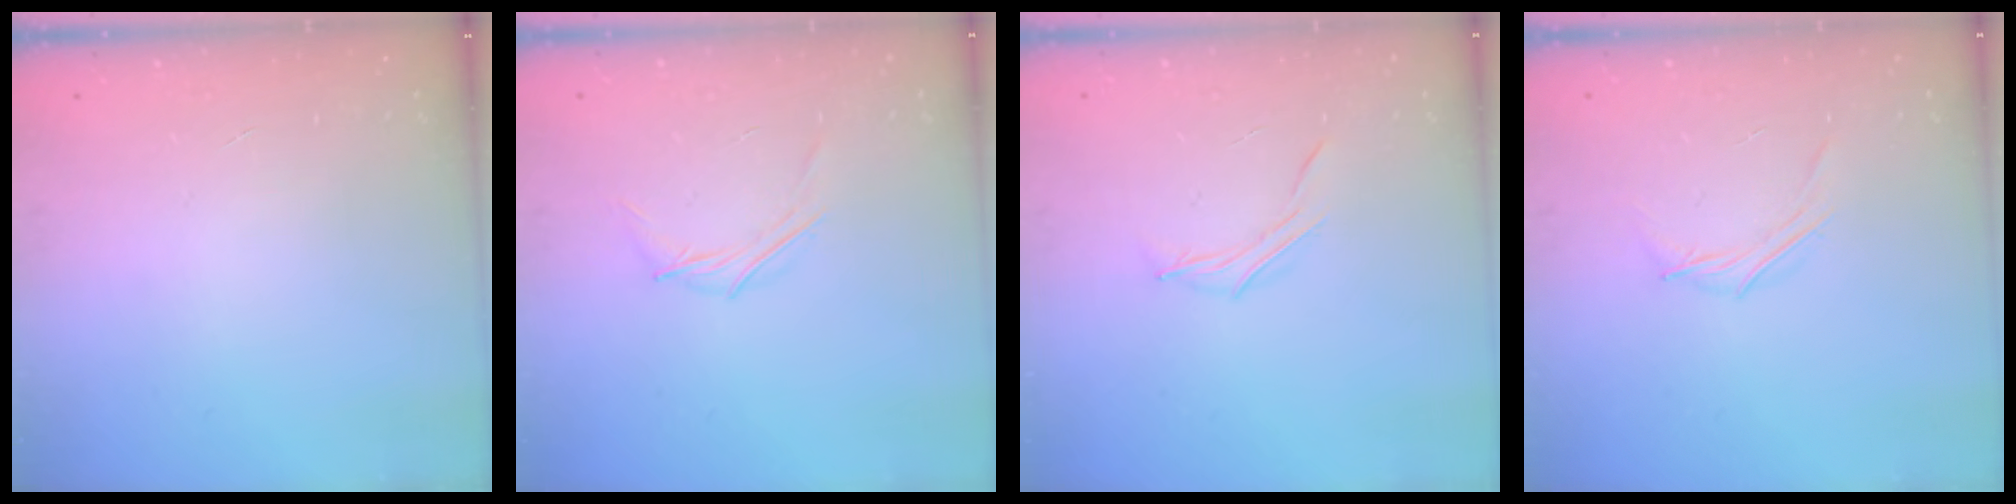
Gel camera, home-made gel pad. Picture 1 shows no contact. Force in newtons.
{"total": 3.9, "press": 3.7, "slide": 1.3}
{"total": 3.9, "press": 3.7, "slide": 1.1}
{"total": 3.5, "press": 3.3, "slide": 1.0}